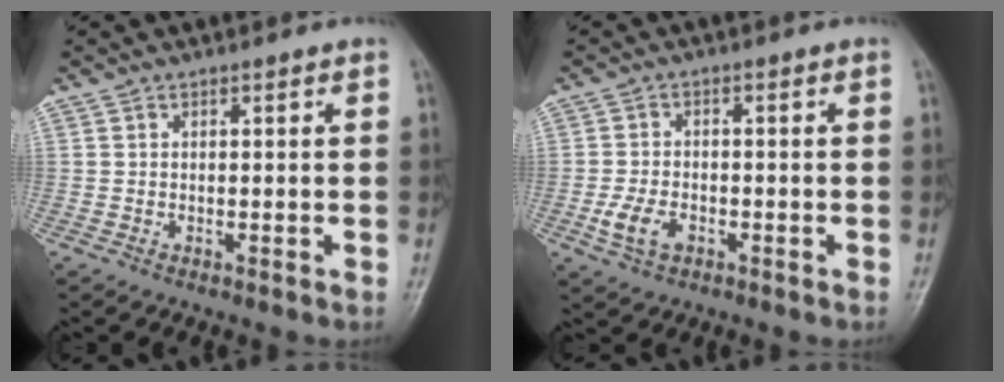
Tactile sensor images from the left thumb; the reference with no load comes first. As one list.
[{"total": 5.1, "force": [-2.0, 3.2, 3.4], "torque": [-0.068, 0.005, -0.037]}]